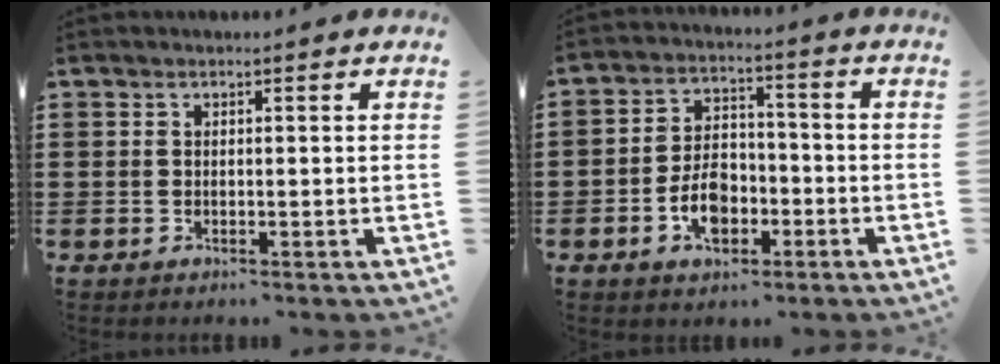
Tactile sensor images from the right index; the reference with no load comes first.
{"total": 6.7, "force": [-2.6, 4.2, 4.5], "torque": [-0.082, 0.006, -0.049]}